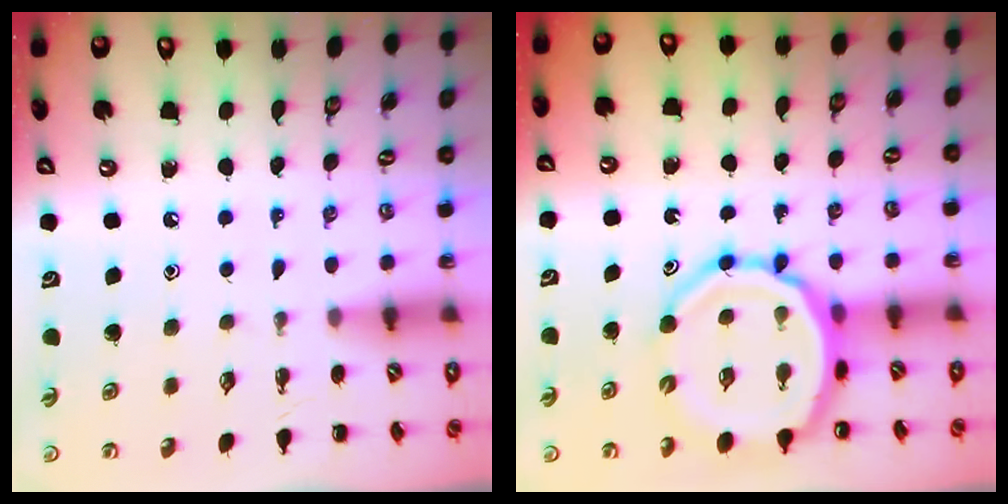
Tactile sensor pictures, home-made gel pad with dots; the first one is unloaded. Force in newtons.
{"total": 13.6, "press": 13.0, "slide": 3.9}